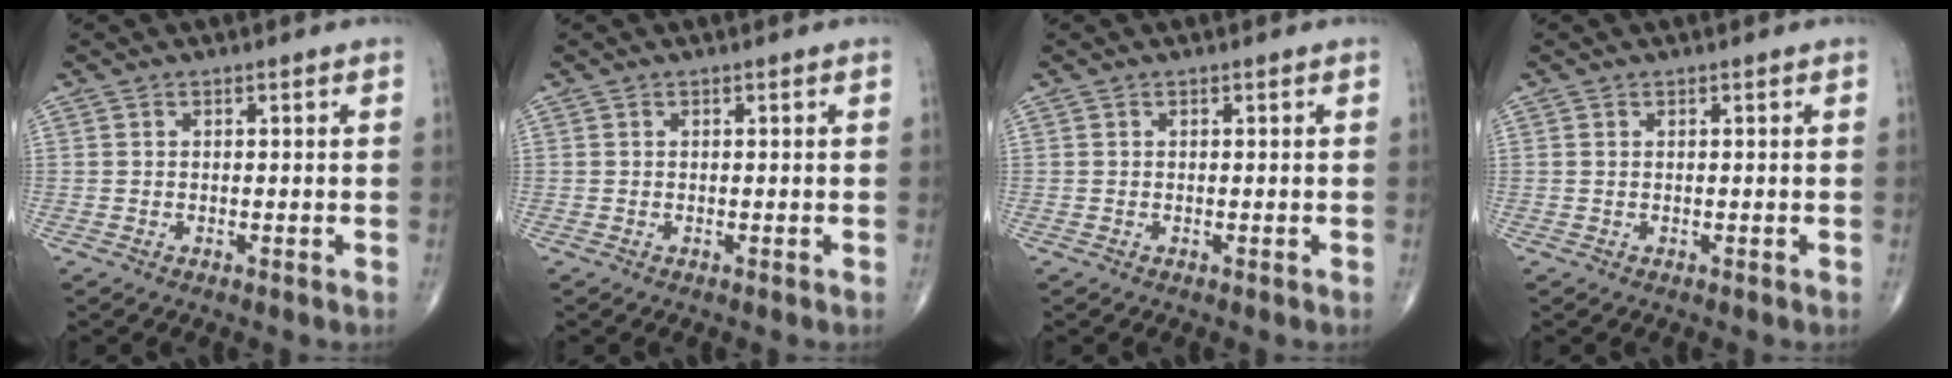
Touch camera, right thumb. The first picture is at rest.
{"total": 0.0}
{"total": 0.0}
{"total": 0.0}